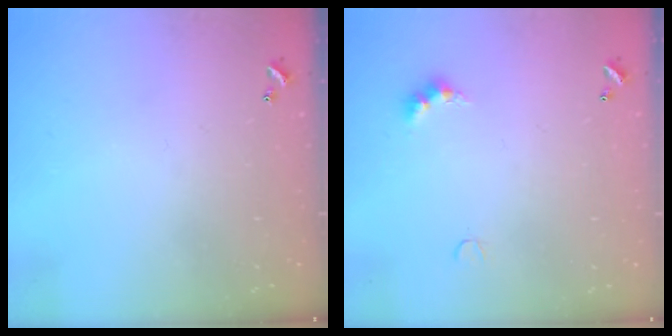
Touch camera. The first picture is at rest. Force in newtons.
{"total": 2.9, "press": 2.8, "slide": 0.7}